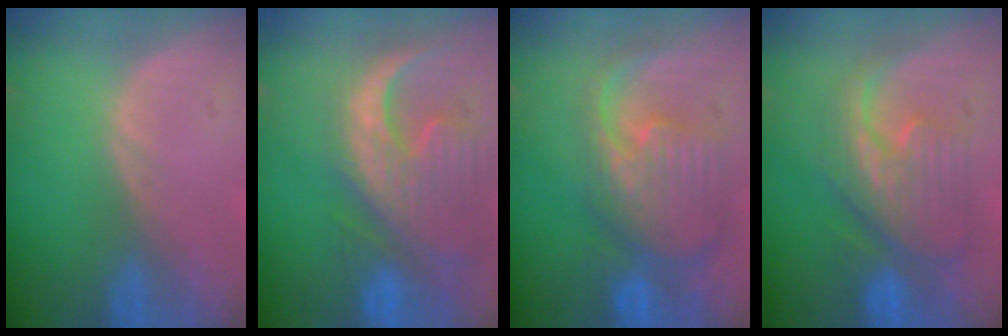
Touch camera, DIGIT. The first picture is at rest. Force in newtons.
{"total": 13.4, "press": 11.4, "slide": 7.0}
{"total": 11.4, "press": 9.9, "slide": 5.7}
{"total": 9.4, "press": 9.4, "slide": 0.6}